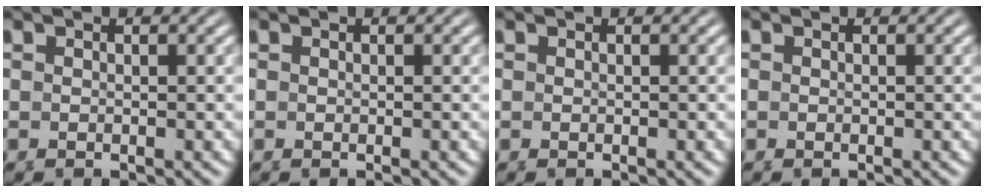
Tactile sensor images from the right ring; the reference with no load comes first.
{"total": 0.0}
{"total": 0.0}
{"total": 0.0}